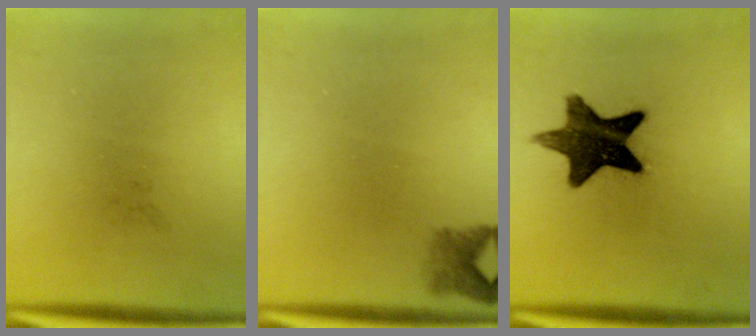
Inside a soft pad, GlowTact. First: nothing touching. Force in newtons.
{"total": 2.0}
{"total": 13.6}